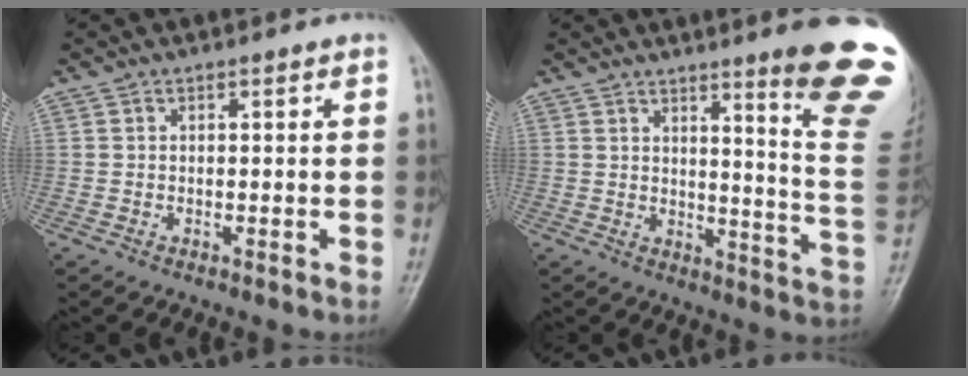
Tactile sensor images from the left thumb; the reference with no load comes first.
{"total": 16.8, "force": [11.1, 0.9, 12.6], "torque": [-0.128, -0.090, 0.136]}